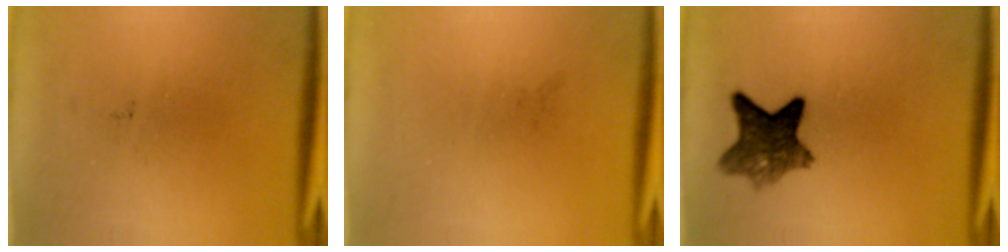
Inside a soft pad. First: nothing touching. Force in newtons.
{"total": 0.0}
{"total": 7.5}